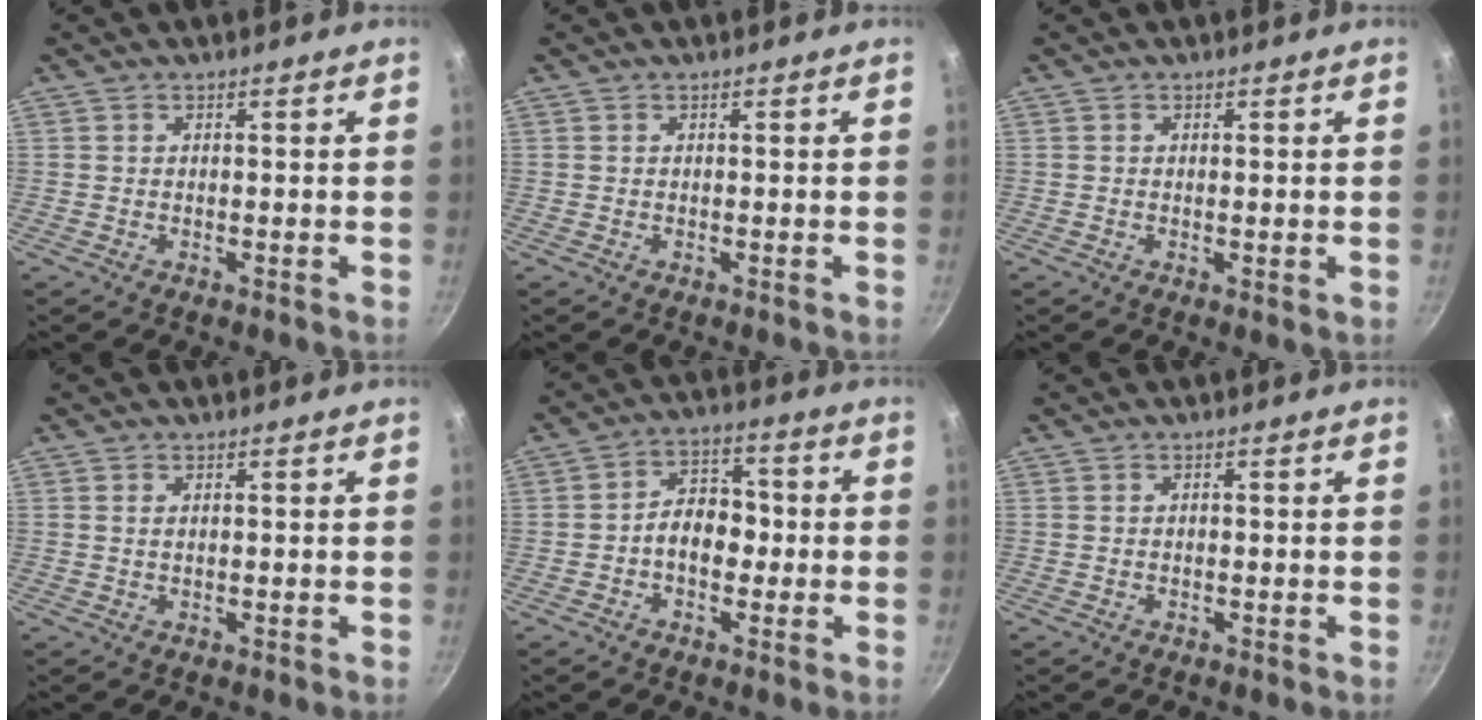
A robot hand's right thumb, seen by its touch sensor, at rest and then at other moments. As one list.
[{"total": 0.0}, {"total": 0.8, "force": [0.1, 0.2, 0.8], "torque": [-0.012, -0.003, -0.001]}, {"total": 0.7, "force": [0.2, 0.4, 0.6], "torque": [-0.010, 0.000, 0.005]}, {"total": 7.5, "force": [-1.2, 5.3, 5.1], "torque": [-0.039, 0.026, -0.028]}, {"total": 0.0}]